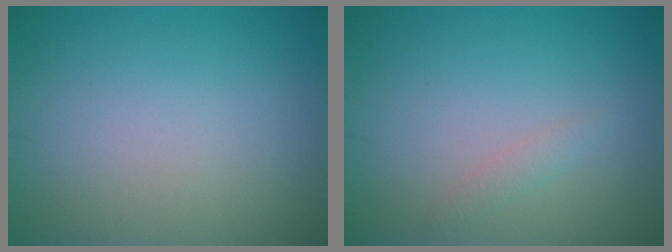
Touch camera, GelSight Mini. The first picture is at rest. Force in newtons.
{"total": 1.0, "press": 0.9, "slide": 0.1}